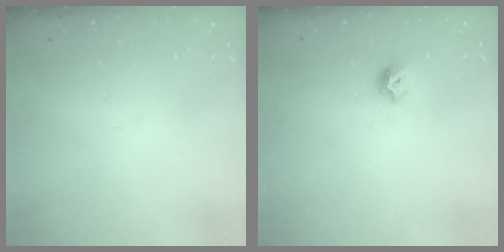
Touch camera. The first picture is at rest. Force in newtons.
{"total": 6.7, "press": 6.6, "slide": 1.1}